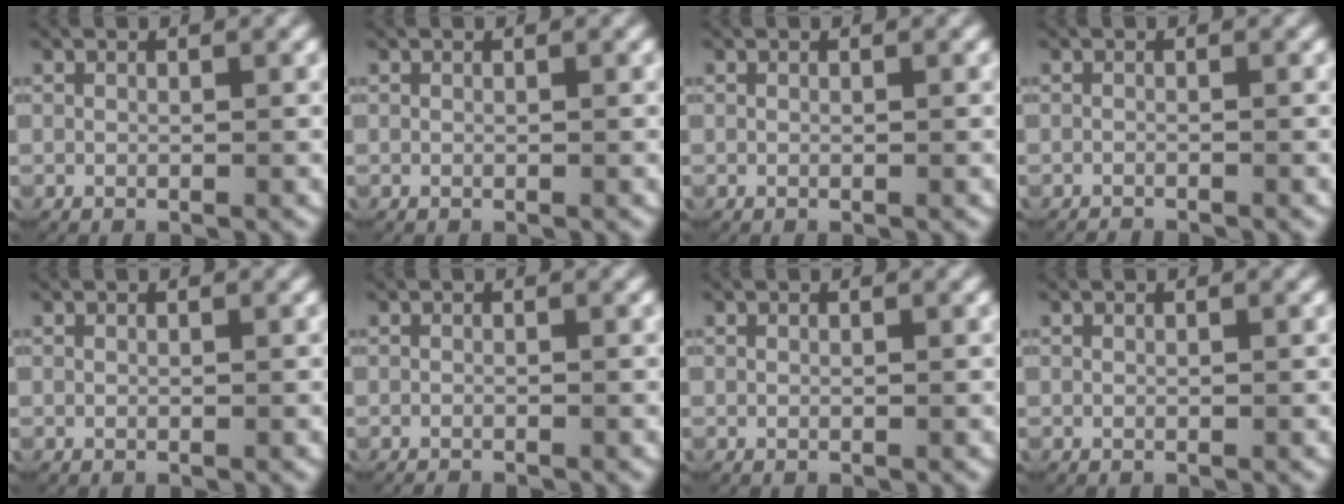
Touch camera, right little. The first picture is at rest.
{"total": 0.0}
{"total": 0.0}
{"total": 1.3, "force": [-1.3, 0.1, 0.1], "torque": [-0.006, -0.009, -0.019]}
{"total": 0.0}
{"total": 1.0, "force": [-1.0, 0.1, 0.0], "torque": [-0.004, -0.006, -0.015]}
{"total": 0.0}
{"total": 0.0}